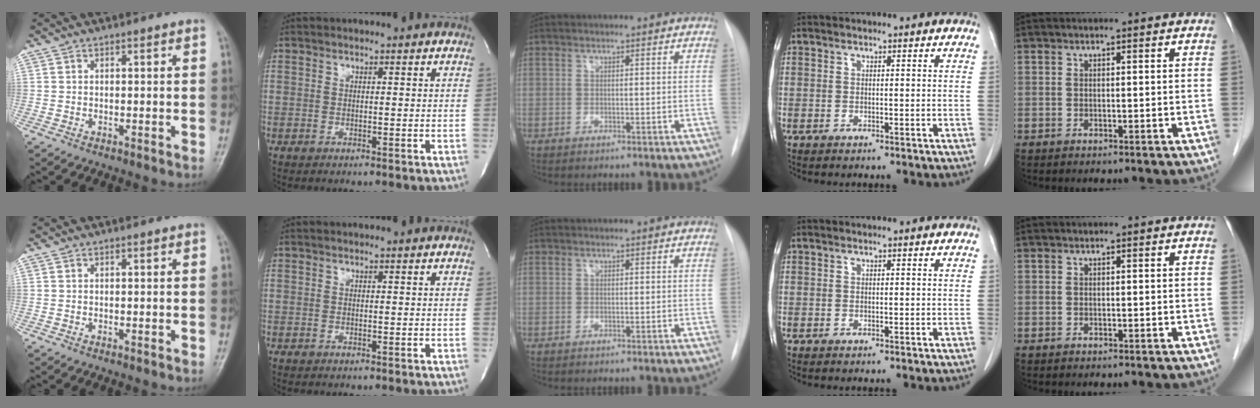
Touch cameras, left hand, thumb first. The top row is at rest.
{}